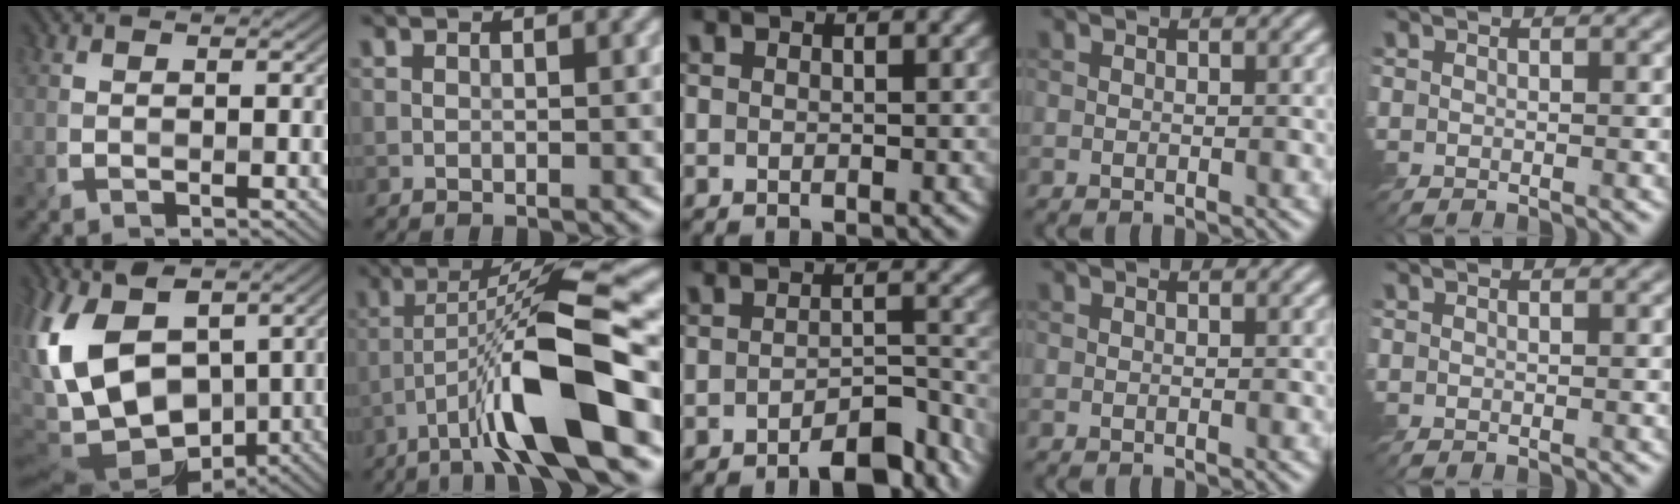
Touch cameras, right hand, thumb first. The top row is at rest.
{"thumb": {"total": 16.9, "force": [0.8, 10.6, 13.1], "torque": [-0.294, 0.003, 0.008]}, "index": {"total": 10.6, "force": [-4.8, 1.4, 9.3], "torque": [-0.156, 0.019, -0.083]}, "middle": {"total": 4.8, "force": [-3.7, 1.4, 2.7], "torque": [-0.031, 0.008, -0.052]}}